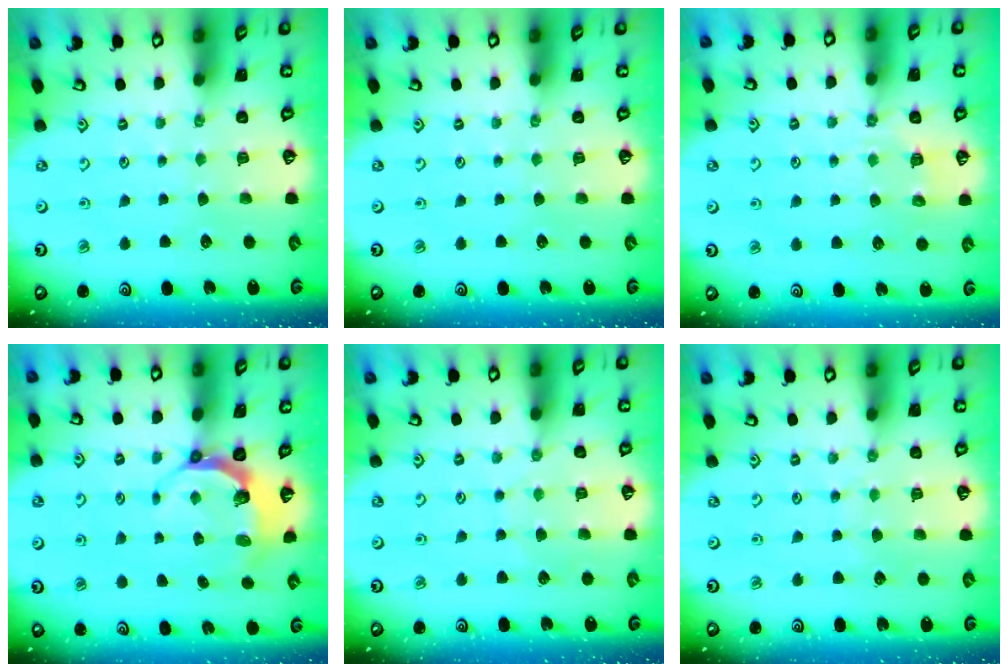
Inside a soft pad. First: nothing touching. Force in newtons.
{"total": 0.0}
{"total": 5.1, "press": 5.0, "slide": 1.0}
{"total": 5.7, "press": 4.6, "slide": 3.3}
{"total": 4.3, "press": 4.2, "slide": 0.5}
{"total": 2.6, "press": 2.6, "slide": 0.3}